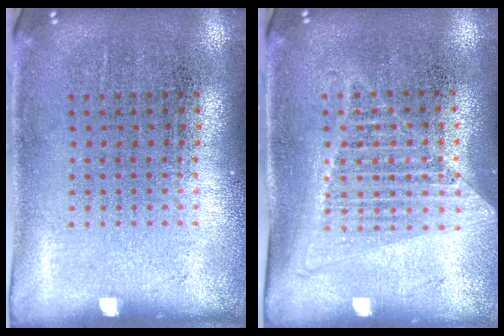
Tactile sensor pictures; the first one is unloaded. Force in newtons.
{"total": 1.3, "press": 1.2, "slide": 0.5}